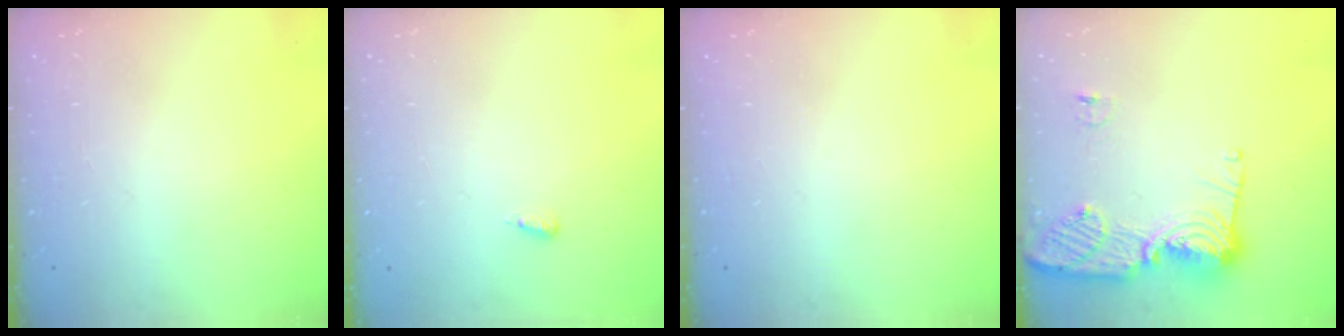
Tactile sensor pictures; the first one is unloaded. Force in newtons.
{"total": 3.6, "press": 2.7, "slide": 2.5}
{"total": 0.0}
{"total": 14.0, "press": 13.9, "slide": 1.4}